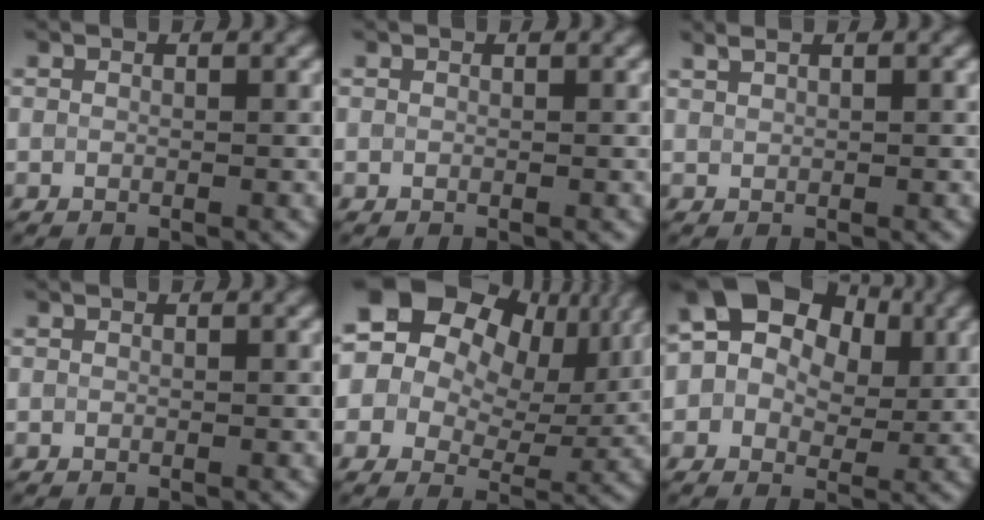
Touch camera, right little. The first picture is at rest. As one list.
[{"total": 0.0}, {"total": 1.0, "force": [0.9, 0.2, 0.5], "torque": [-0.012, 0.000, 0.020]}, {"total": 0.0}, {"total": 17.6, "force": [7.2, 13.0, 9.3], "torque": [-0.206, 0.049, 0.102]}, {"total": 10.0, "force": [3.1, 7.0, 6.4], "torque": [-0.108, 0.035, 0.027]}]